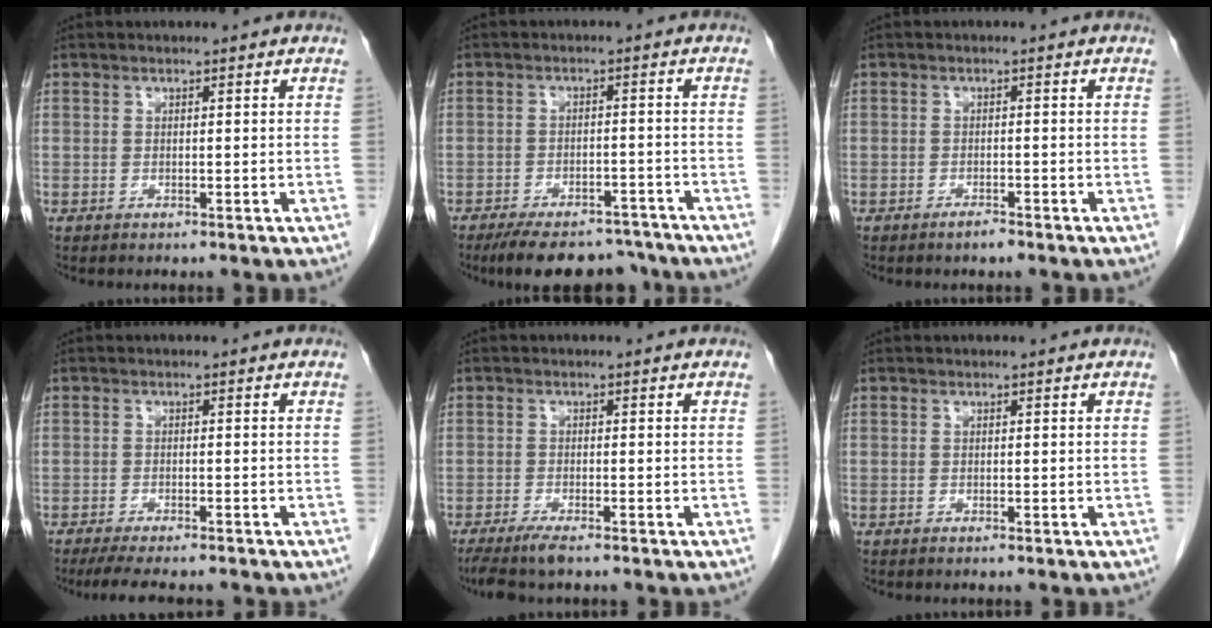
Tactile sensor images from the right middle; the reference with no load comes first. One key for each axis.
{"total": 11.9, "fx": -10.2, "fy": 4.4, "fz": 4.2, "tx": -0.058, "ty": 0.009, "tz": -0.142}
{"total": 1.4, "fx": -1.2, "fy": 0.3, "fz": 0.8, "tx": -0.015, "ty": -0.001, "tz": -0.019}
{"total": 8.0, "fx": -6.8, "fy": 1.5, "fz": 3.9, "tx": -0.053, "ty": -0.010, "tz": -0.102}
{"total": 4.0, "fx": -3.1, "fy": 0.3, "fz": 2.5, "tx": -0.046, "ty": -0.010, "tz": -0.056}
{"total": 0.0}